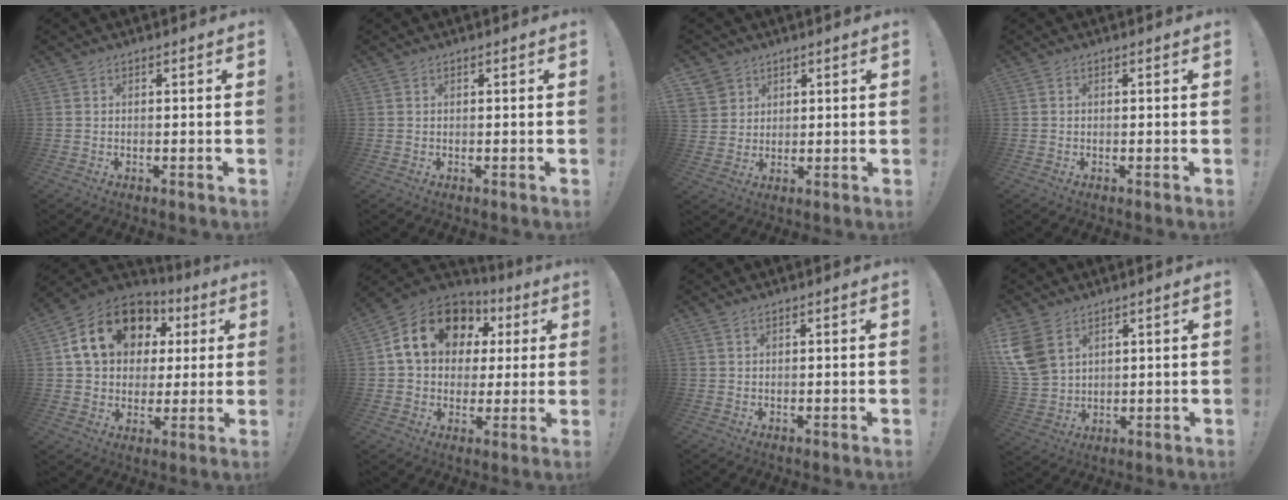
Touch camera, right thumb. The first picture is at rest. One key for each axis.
{"total": 0.0}
{"total": 4.4, "fx": 2.8, "fy": 3.4, "fz": 0.2, "tx": -0.011, "ty": -0.018, "tz": 0.056}
{"total": 0.0}
{"total": 19.1, "fx": 7.0, "fy": 14.3, "fz": 10.5, "tx": -0.171, "ty": -0.007, "tz": 0.145}
{"total": 17.9, "fx": 6.6, "fy": 13.3, "fz": 9.9, "tx": -0.159, "ty": -0.014, "tz": 0.132}
{"total": 0.8, "fx": 0.6, "fy": 0.2, "fz": 0.5, "tx": -0.018, "ty": 0.003, "tz": 0.013}
{"total": 10.2, "fx": 5.4, "fy": 6.6, "fz": 5.6, "tx": -0.126, "ty": -0.021, "tz": 0.111}